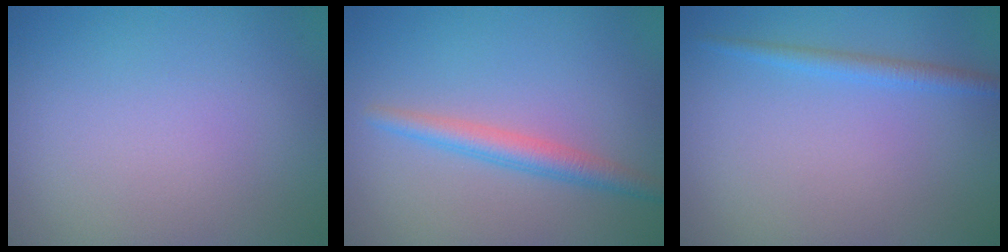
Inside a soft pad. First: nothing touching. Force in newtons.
{"total": 2.5, "press": 2.5, "slide": 0.0}
{"total": 1.5, "press": 1.5, "slide": 0.1}